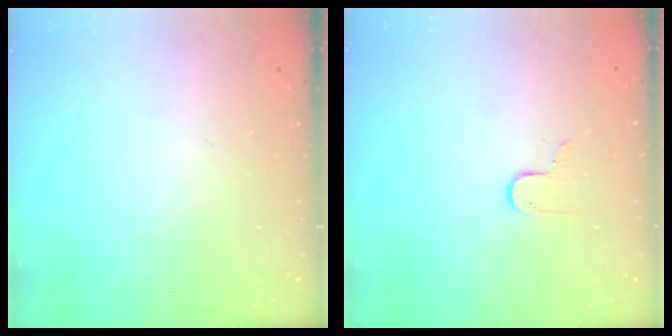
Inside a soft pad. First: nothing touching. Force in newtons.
{"total": 6.4, "press": 6.4, "slide": 0.4}